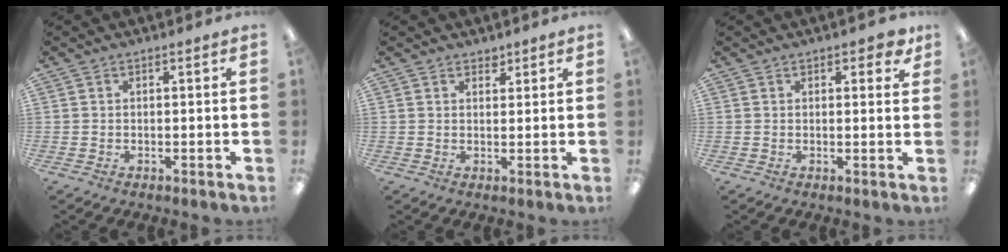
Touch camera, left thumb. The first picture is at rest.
{"total": 2.0, "force": [1.7, 1.1, 0.3], "torque": [0.008, -0.007, 0.028]}
{"total": 3.0, "force": [2.0, 1.5, 1.7], "torque": [-0.014, -0.004, 0.031]}